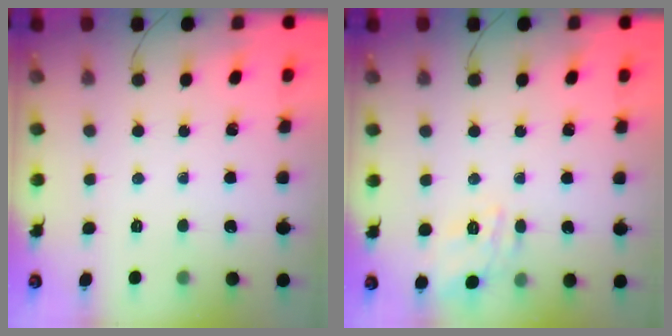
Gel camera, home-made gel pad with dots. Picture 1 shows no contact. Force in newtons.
{"total": 6.1, "press": 6.0, "slide": 1.1}